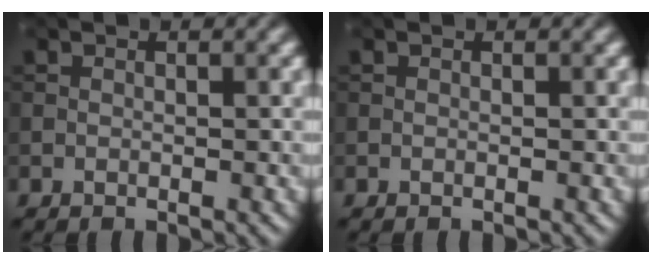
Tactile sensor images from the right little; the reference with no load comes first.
{"total": 0.0}